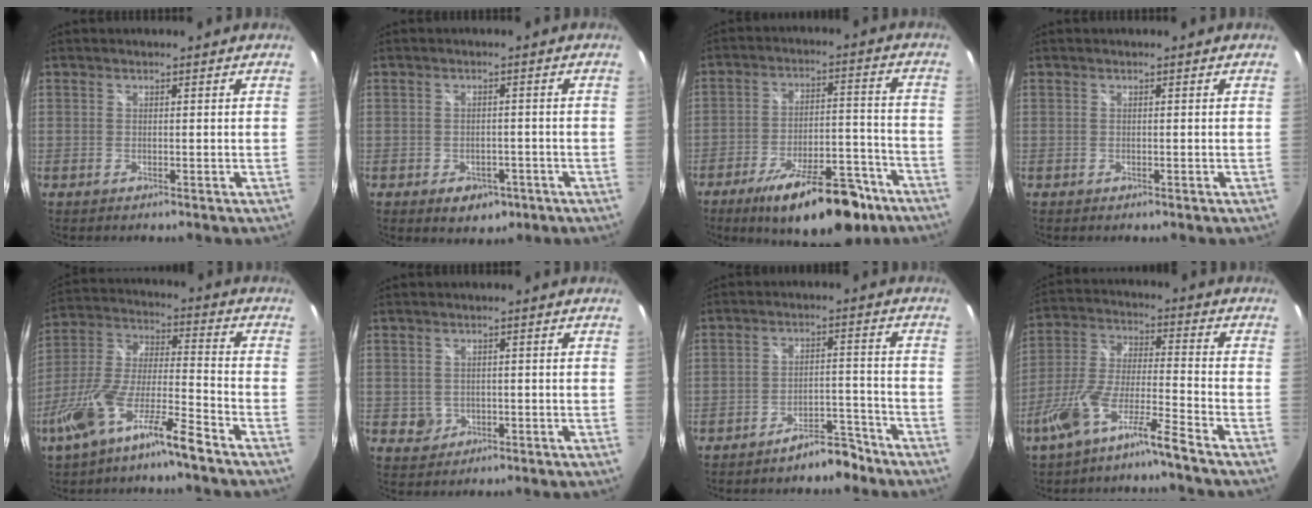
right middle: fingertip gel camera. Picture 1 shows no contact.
{"total": 5.4, "force": [-3.0, 3.7, 2.7], "torque": [-0.050, -0.003, -0.030]}
{"total": 18.6, "force": [-13.0, 6.3, 11.8], "torque": [-0.184, -0.006, -0.184]}
{"total": 0.0}
{"total": 13.4, "force": [-9.0, 1.7, 9.9], "torque": [-0.204, -0.007, -0.169]}
{"total": 2.6, "force": [-0.3, 2.5, 0.6], "torque": [-0.010, 0.002, 0.002]}
{"total": 6.3, "force": [-5.4, 2.2, 2.3], "torque": [-0.043, 0.022, -0.071]}
{"total": 9.4, "force": [-7.0, -0.1, 6.3], "torque": [-0.138, 0.002, -0.132]}